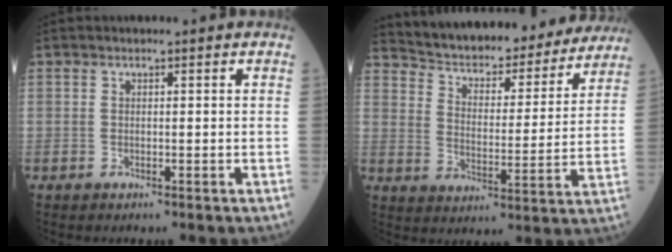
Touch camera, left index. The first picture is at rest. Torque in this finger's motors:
{"motor_torque": [0.29, -1.20, 0.34, 0.14]}